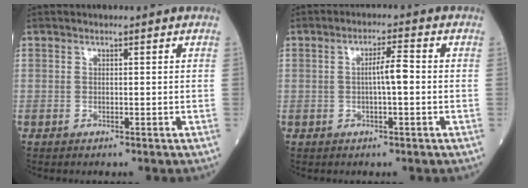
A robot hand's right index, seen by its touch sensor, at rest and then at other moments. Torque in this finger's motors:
{"motor_torque": [0.10, -0.02, 0.03, 0.04]}